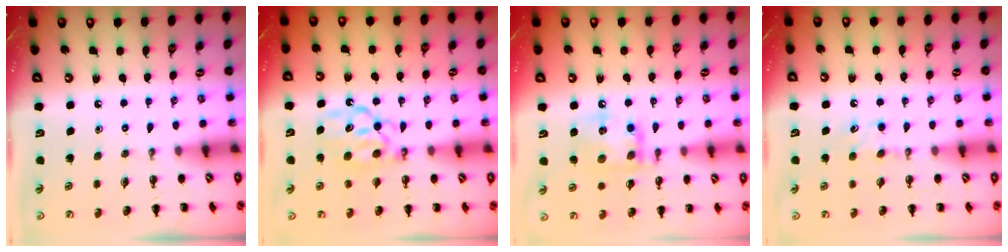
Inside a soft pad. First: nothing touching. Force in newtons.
{"total": 8.5, "press": 8.4, "slide": 1.1}
{"total": 13.5, "press": 13.4, "slide": 1.6}
{"total": 5.7, "press": 5.5, "slide": 1.5}